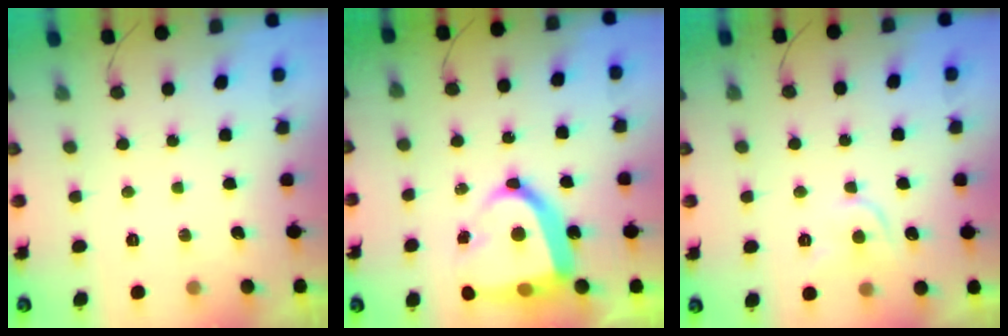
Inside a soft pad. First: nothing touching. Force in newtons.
{"total": 18.2, "press": 18.2, "slide": 0.7}
{"total": 7.6, "press": 7.6, "slide": 0.8}